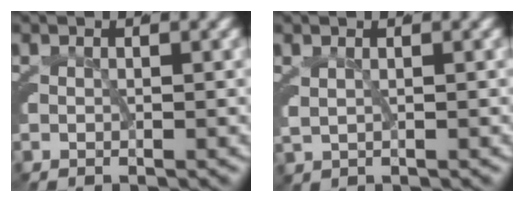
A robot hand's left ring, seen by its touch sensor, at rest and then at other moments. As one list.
[{"total": 1.0, "force": [0.7, 0.5, 0.6], "torque": [-0.015, -0.002, 0.018]}]